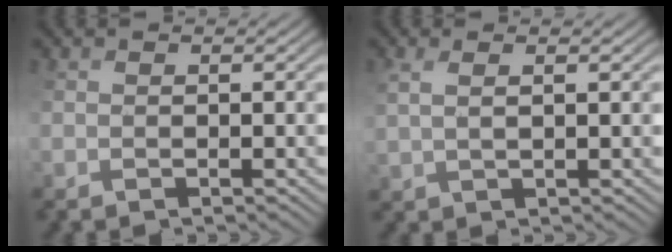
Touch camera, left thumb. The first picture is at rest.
{"total": 2.1, "force": [2.1, -0.2, 0.2], "torque": [-0.006, 0.016, 0.042]}